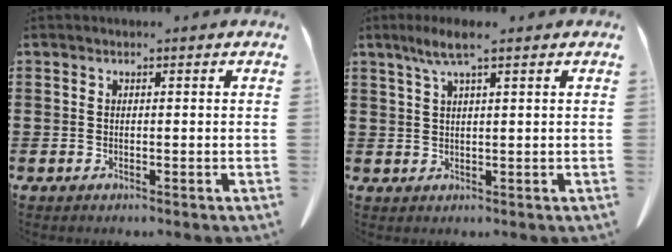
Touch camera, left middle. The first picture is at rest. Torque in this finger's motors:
{"motor_torque": [0.95, 0.11, 0.15, 0.11]}